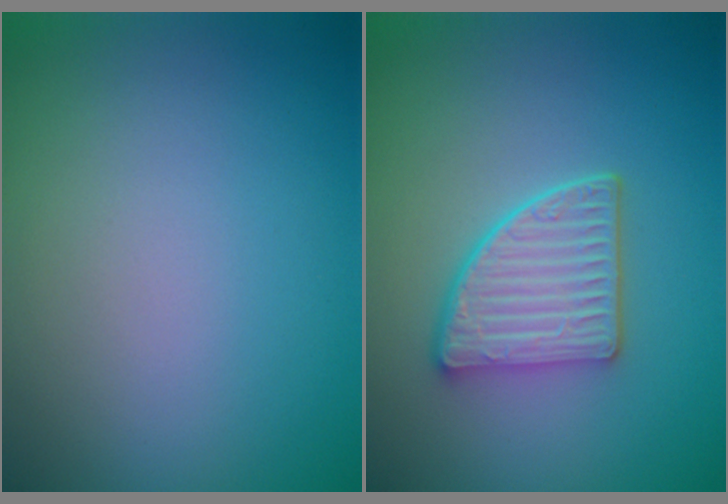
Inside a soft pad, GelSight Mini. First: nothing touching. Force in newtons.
{"total": 4.4, "press": 3.7, "slide": 2.4}